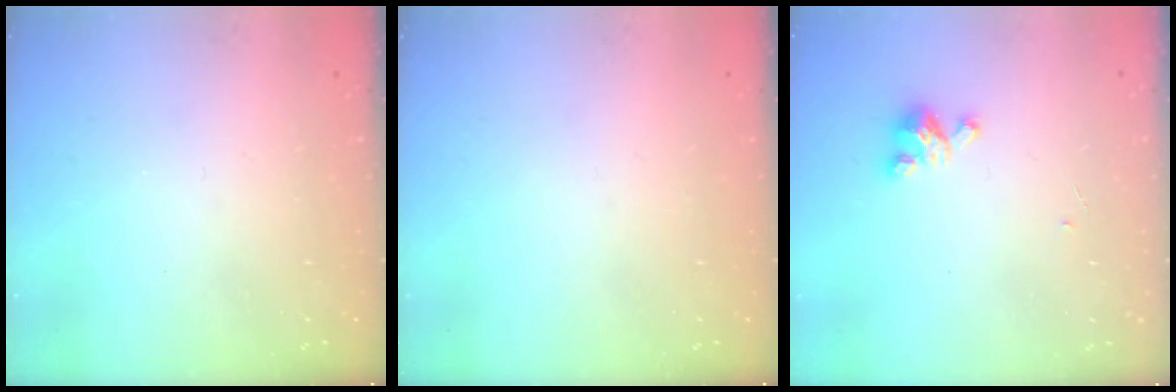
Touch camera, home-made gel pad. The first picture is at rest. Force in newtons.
{"total": 0.0}
{"total": 3.8, "press": 3.8, "slide": 0.3}